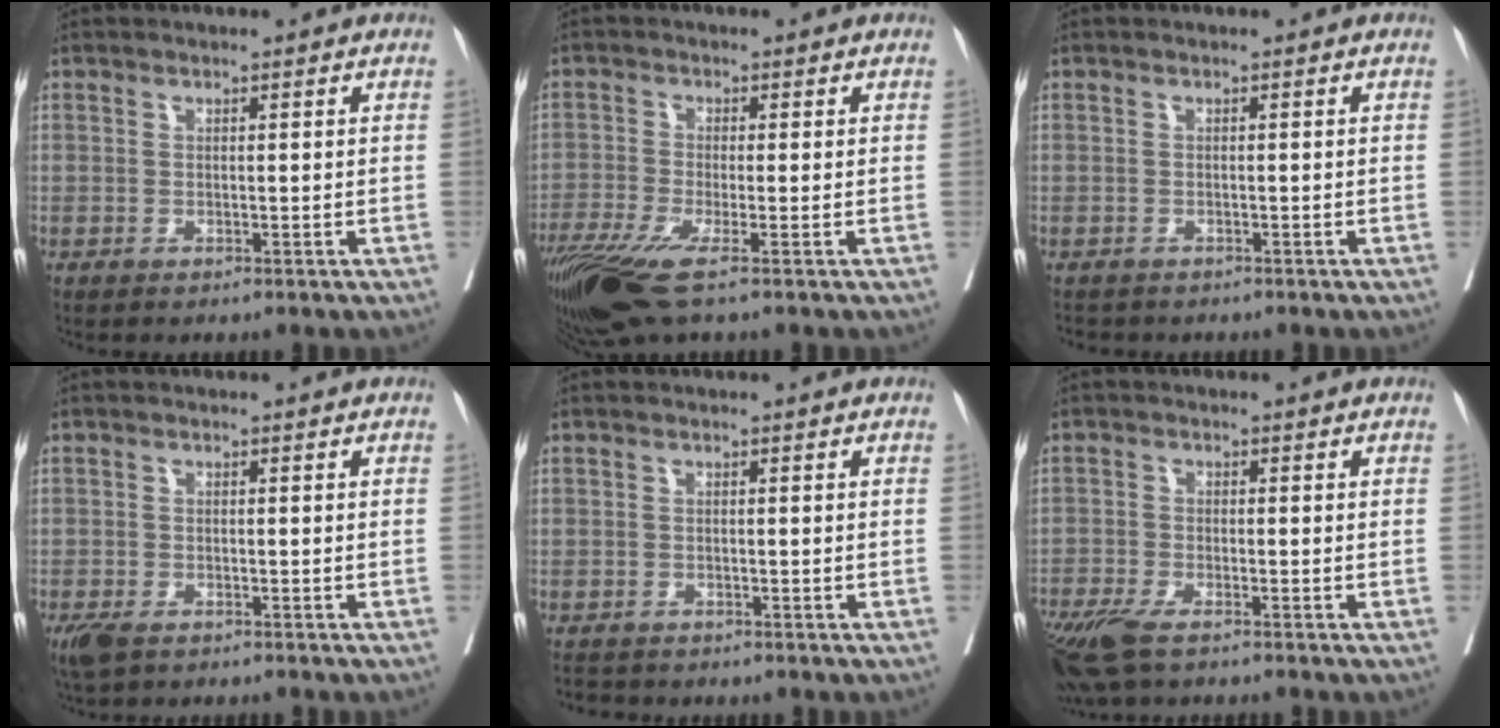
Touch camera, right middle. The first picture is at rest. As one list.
[{"total": 7.9, "force": [-4.9, 1.0, 6.1], "torque": [-0.109, -0.021, -0.091]}, {"total": 2.7, "force": [-2.4, 1.1, 0.7], "torque": [-0.017, -0.004, -0.031]}, {"total": 4.3, "force": [-3.1, 1.6, 2.5], "torque": [-0.048, -0.013, -0.051]}, {"total": 3.1, "force": [-2.9, 1.0, 0.7], "torque": [-0.012, -0.006, -0.042]}, {"total": 7.9, "force": [-6.0, 1.7, 4.9], "torque": [-0.091, -0.017, -0.107]}]